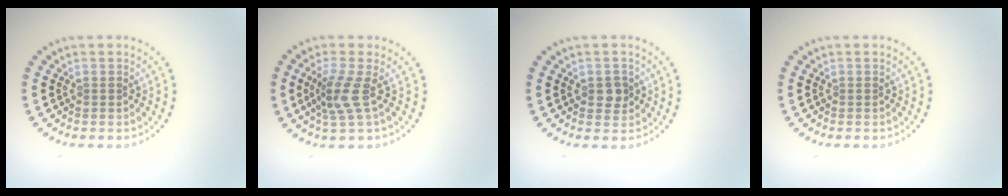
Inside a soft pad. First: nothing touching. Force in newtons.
{"total": 2.7, "press": 2.1, "slide": 1.8}
{"total": 1.6, "press": 1.6, "slide": 0.2}
{"total": 0.0}